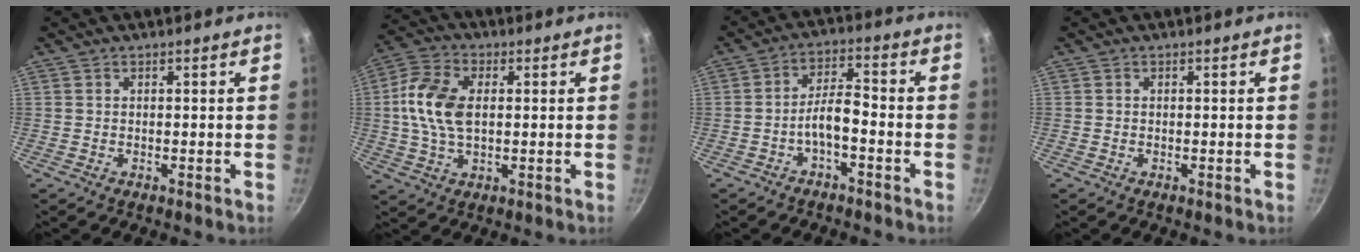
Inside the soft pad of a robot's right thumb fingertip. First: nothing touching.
{"total": 11.6, "force": [1.1, 7.0, 9.1], "torque": [-0.172, 0.015, 0.011]}
{"total": 5.5, "force": [-2.7, 1.9, 4.4], "torque": [-0.079, 0.040, -0.049]}
{"total": 0.0}